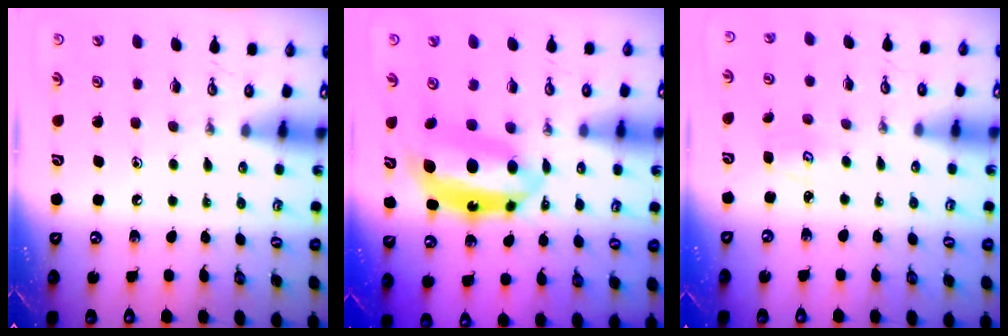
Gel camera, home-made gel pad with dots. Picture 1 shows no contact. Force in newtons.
{"total": 9.9, "press": 9.8, "slide": 1.3}
{"total": 2.3, "press": 2.3, "slide": 0.4}